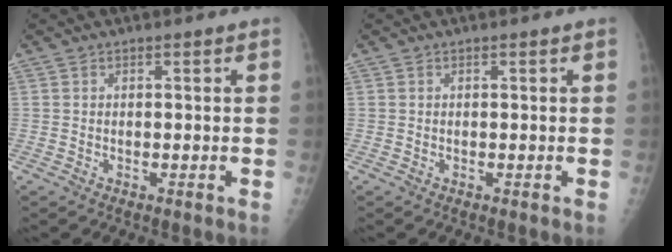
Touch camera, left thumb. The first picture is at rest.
{"total": 0.0}